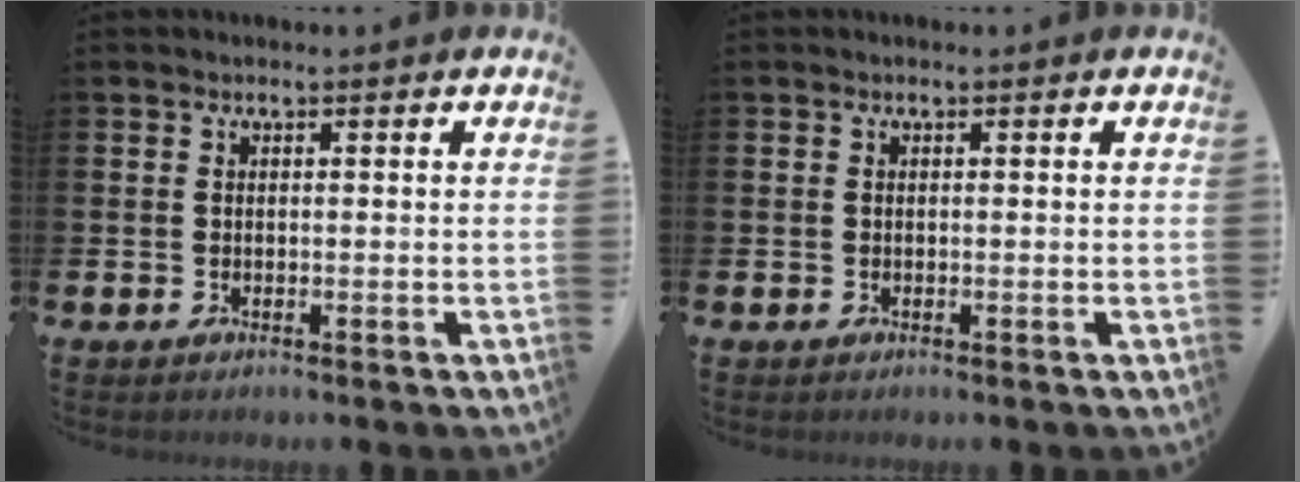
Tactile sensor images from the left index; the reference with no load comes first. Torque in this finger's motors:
{"motor_torque": [-0.02, 0.02, 0.00, 0.01]}